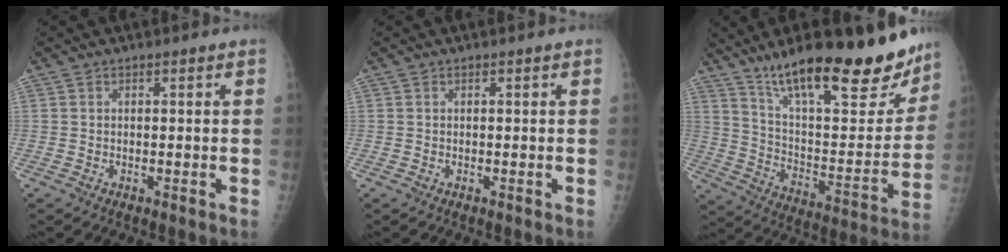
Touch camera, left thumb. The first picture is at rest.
{"total": 0.0}
{"total": 28.6, "force": [20.7, 8.3, 18.0], "torque": [-0.231, -0.086, 0.319]}